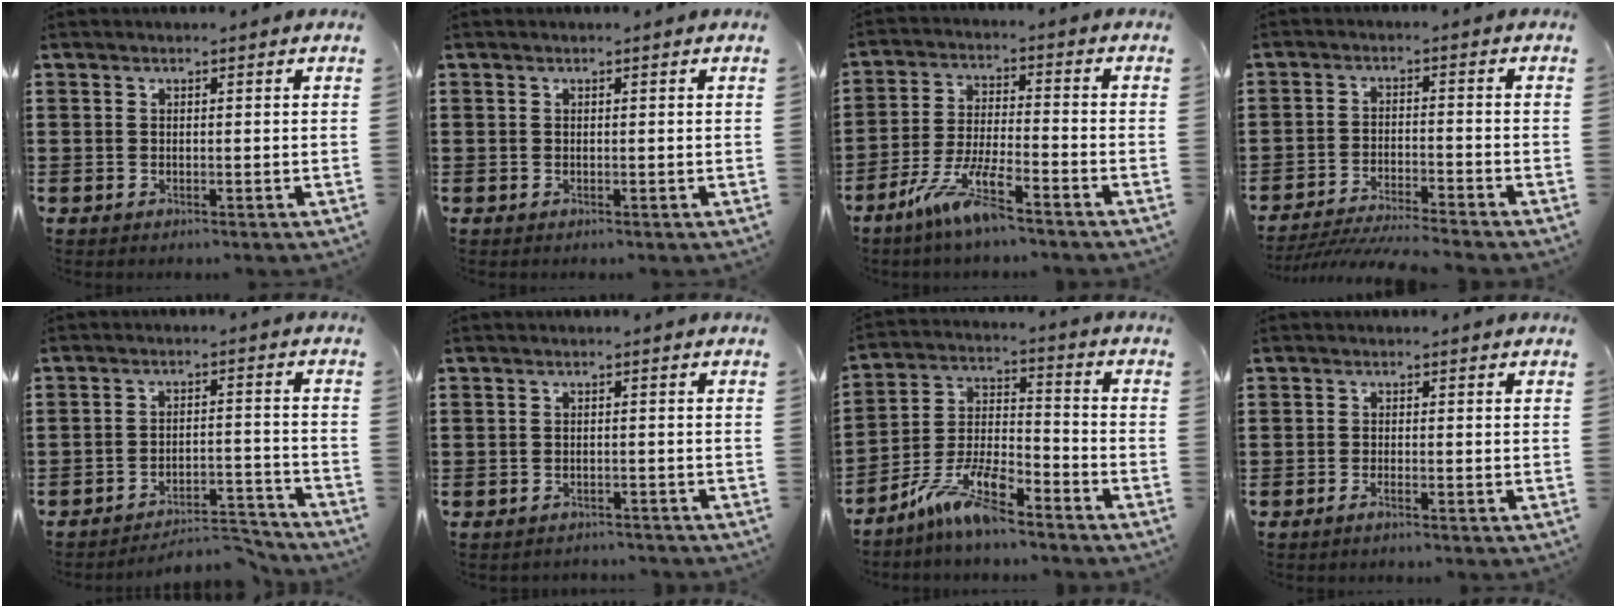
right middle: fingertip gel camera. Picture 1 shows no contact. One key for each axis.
{"total": 0.0}
{"total": 8.3, "fx": -5.9, "fy": 0.8, "fz": 5.8, "tx": -0.129, "ty": -0.011, "tz": -0.114}
{"total": 3.9, "fx": -3.7, "fy": -0.2, "fz": 1.2, "tx": -0.024, "ty": -0.006, "tz": -0.076}
{"total": 4.7, "fx": -4.4, "fy": 0.4, "fz": 1.4, "tx": -0.030, "ty": 0.000, "tz": -0.090}
{"total": 0.7, "fx": -0.6, "fy": 0.1, "fz": 0.1, "tx": -0.005, "ty": 0.002, "tz": -0.014}
{"total": 10.0, "fx": -7.7, "fy": 2.3, "fz": 5.9, "tx": -0.124, "ty": 0.010, "tz": -0.149}
{"total": 0.9, "fx": -0.6, "fy": 0.0, "fz": 0.6, "tx": -0.011, "ty": -0.004, "tz": -0.011}